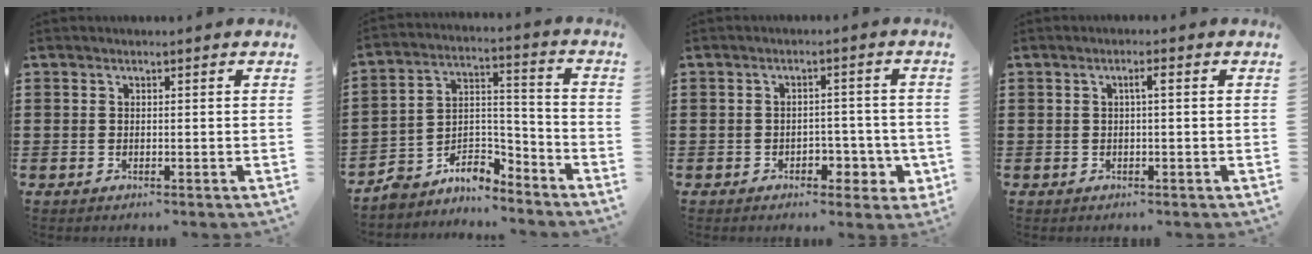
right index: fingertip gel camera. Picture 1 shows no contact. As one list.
[{"total": 5.9, "force": [-5.2, 2.4, 1.4], "torque": [-0.038, 0.001, -0.107]}, {"total": 3.5, "force": [-1.6, 2.6, 1.7], "torque": [-0.027, 0.003, -0.034]}, {"total": 1.5, "force": [0.1, 0.1, 1.5], "torque": [-0.029, 0.004, 0.000]}]